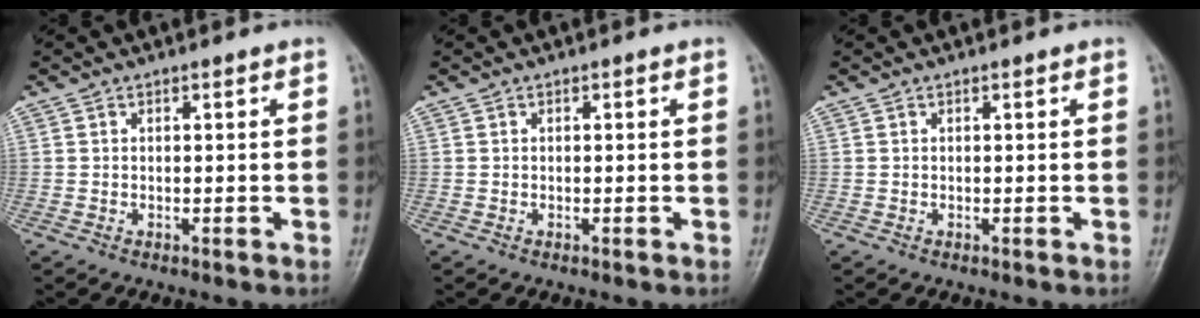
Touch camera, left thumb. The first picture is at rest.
{"total": 0.0}
{"total": 0.0}